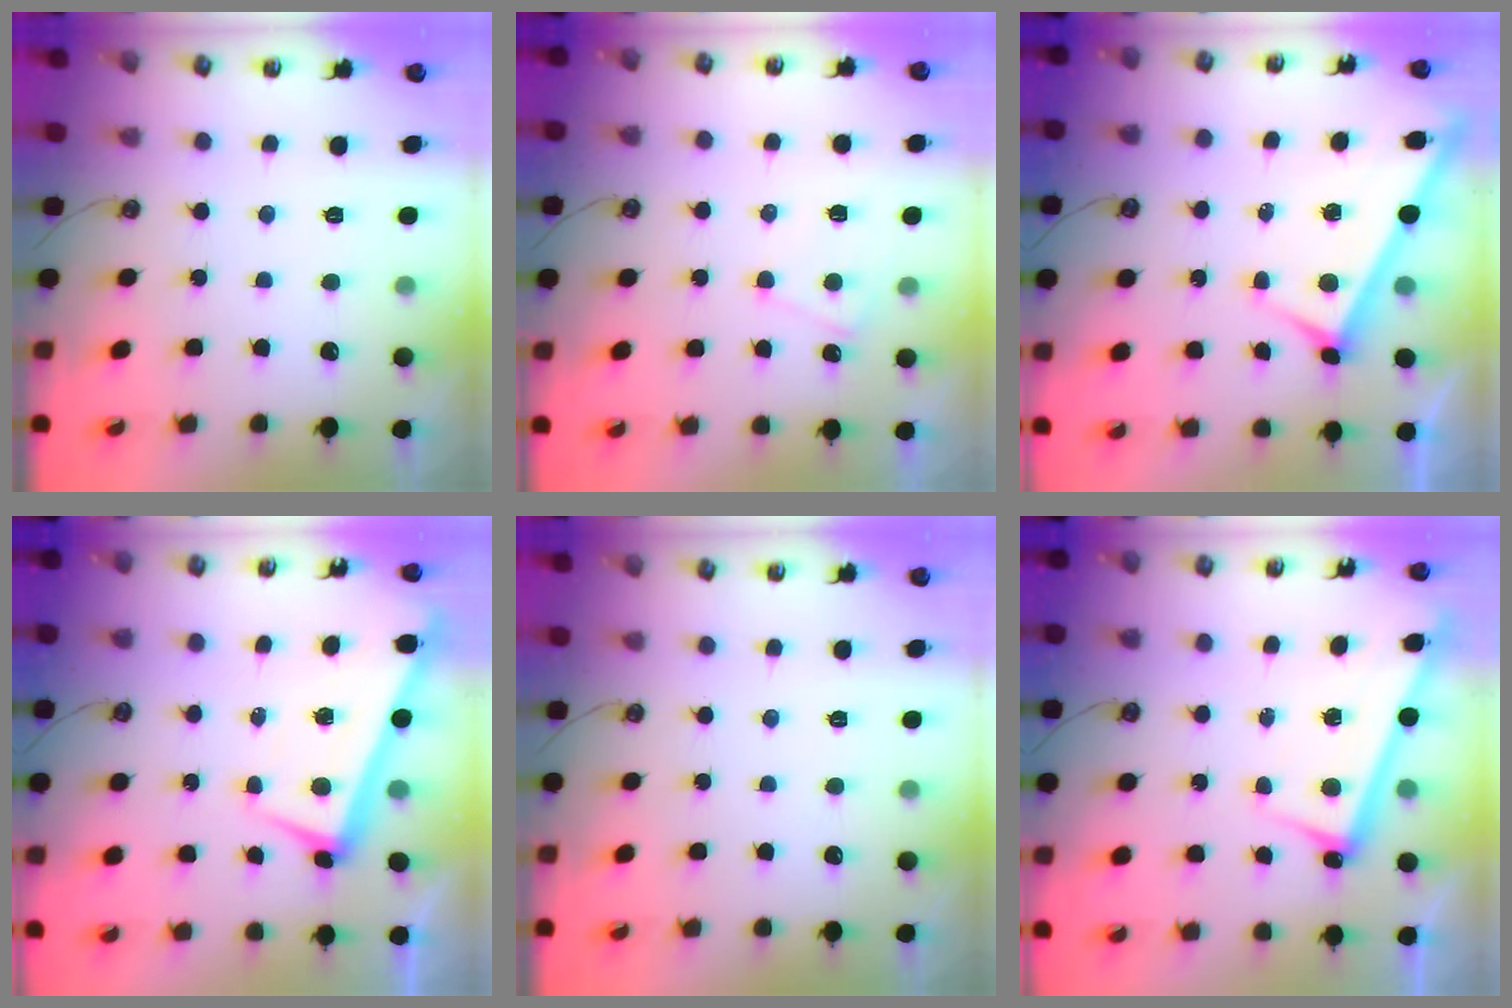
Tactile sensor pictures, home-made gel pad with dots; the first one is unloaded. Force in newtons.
{"total": 2.3, "press": 2.3, "slide": 0.3}
{"total": 3.6, "press": 3.6, "slide": 0.2}
{"total": 2.0, "press": 1.8, "slide": 0.8}
{"total": 0.0}
{"total": 2.5, "press": 2.4, "slide": 0.7}